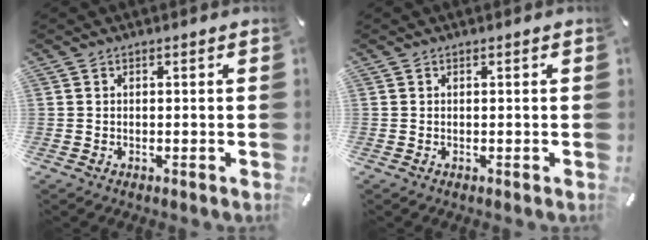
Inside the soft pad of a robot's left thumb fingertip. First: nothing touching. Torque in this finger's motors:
{"motor_torque": [-0.05, -0.04, 0.02, -0.02, 0.00]}